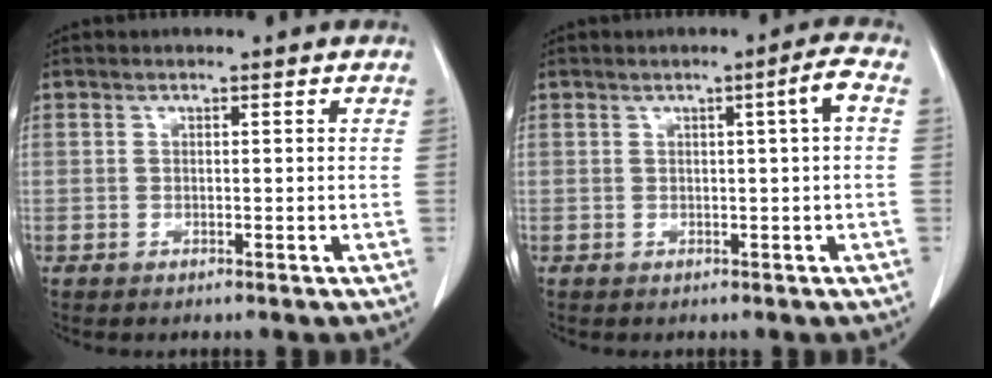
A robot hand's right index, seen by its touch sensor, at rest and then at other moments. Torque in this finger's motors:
{"motor_torque": [0.31, -0.09, 0.15, 0.03]}